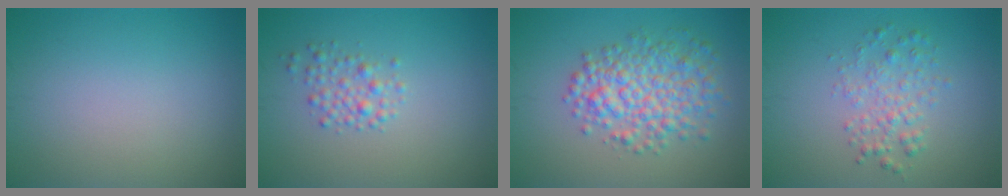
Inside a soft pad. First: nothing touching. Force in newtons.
{"total": 2.0, "press": 2.0, "slide": 0.0}
{"total": 5.6, "press": 5.6, "slide": 0.1}
{"total": 2.5, "press": 2.5, "slide": 0.0}